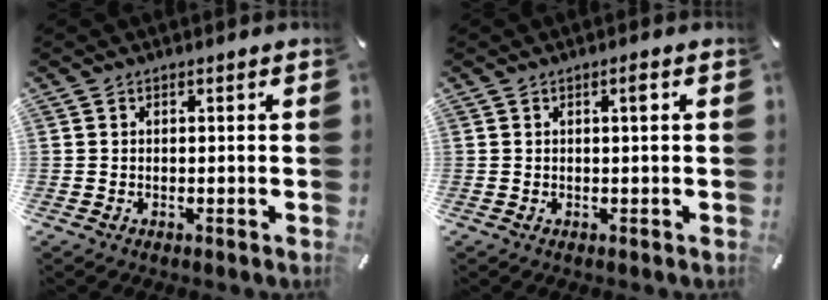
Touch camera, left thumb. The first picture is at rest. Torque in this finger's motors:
{"motor_torque": [0.22, 0.11, 0.36, 0.03, 0.00]}